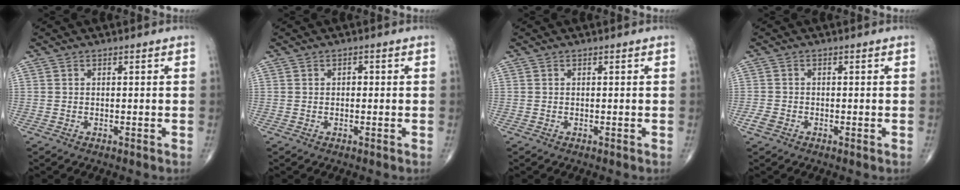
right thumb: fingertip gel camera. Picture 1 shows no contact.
{"total": 0.9, "force": [0.0, 0.7, 0.6], "torque": [-0.006, 0.002, -0.002]}
{"total": 0.0}
{"total": 2.0, "force": [-1.0, 1.3, 1.1], "torque": [-0.022, 0.000, -0.023]}